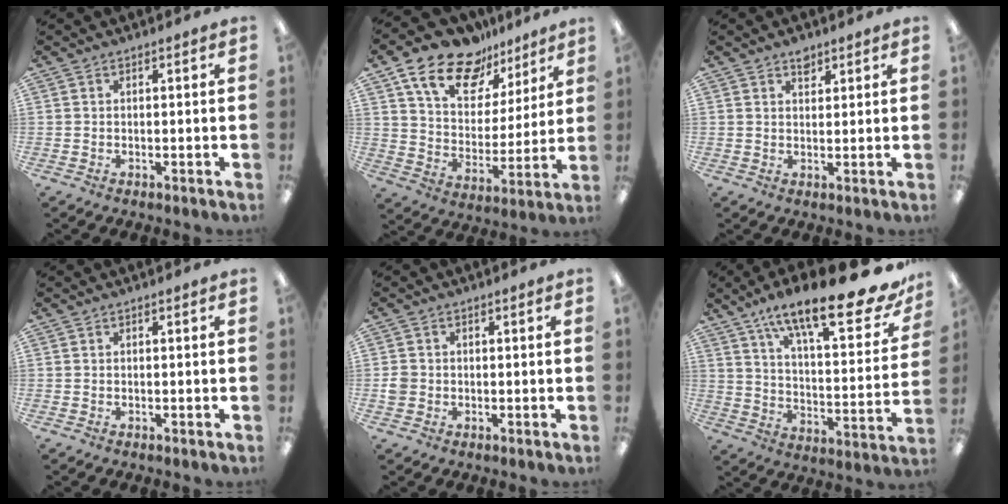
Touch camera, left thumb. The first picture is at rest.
{"total": 16.8, "force": [11.8, 9.3, 7.5], "torque": [-0.138, -0.069, 0.213]}
{"total": 2.9, "force": [2.2, 1.5, 1.1], "torque": [-0.001, -0.009, 0.035]}
{"total": 0.0}
{"total": 2.4, "force": [-0.2, 2.3, 0.9], "torque": [-0.007, 0.002, -0.007]}
{"total": 23.3, "force": [16.1, 6.1, 15.7], "torque": [-0.238, -0.102, 0.256]}